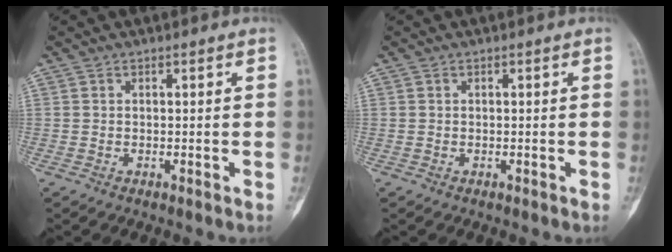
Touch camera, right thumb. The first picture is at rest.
{"total": 0.0}